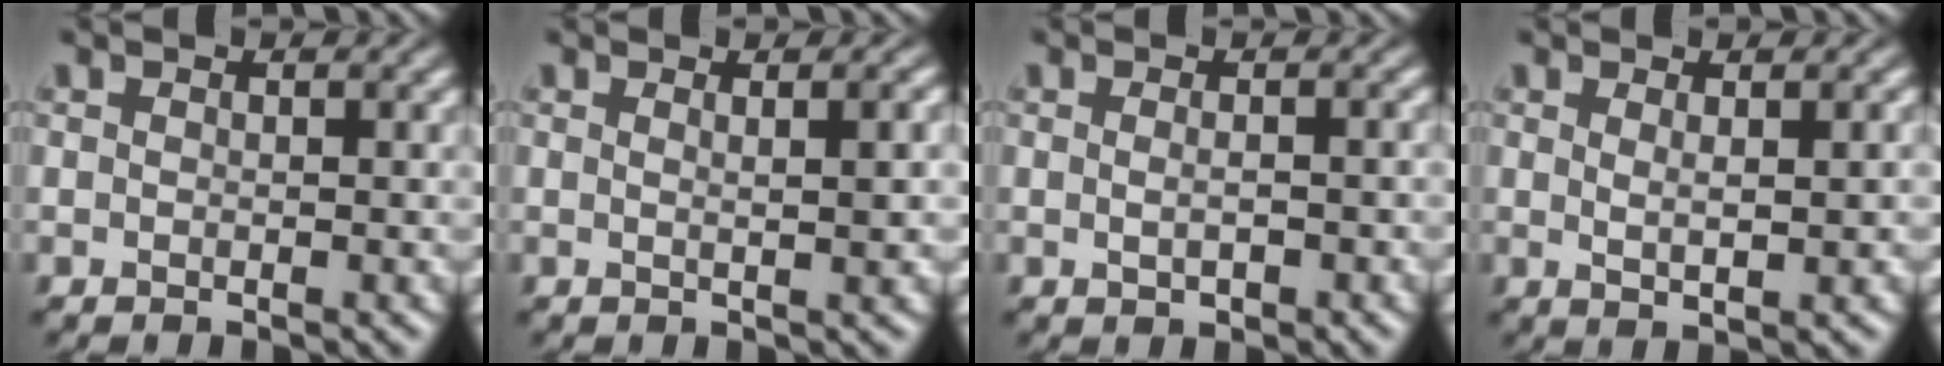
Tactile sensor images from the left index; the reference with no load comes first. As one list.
[{"total": 2.4, "force": [0.7, 0.7, 2.2], "torque": [-0.019, 0.006, -0.005]}, {"total": 1.3, "force": [-0.1, 0.4, 1.3], "torque": [-0.021, -0.007, 0.001]}, {"total": 1.7, "force": [0.6, 0.3, 1.5], "torque": [-0.027, -0.004, 0.012]}]